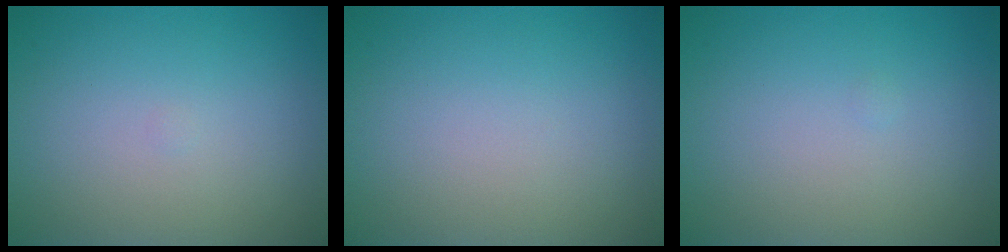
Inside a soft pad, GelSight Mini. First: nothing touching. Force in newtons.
{"total": 0.0}
{"total": 0.0}